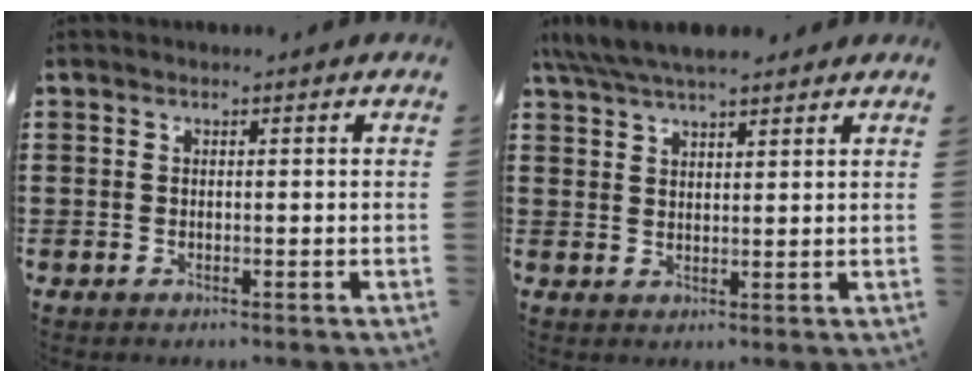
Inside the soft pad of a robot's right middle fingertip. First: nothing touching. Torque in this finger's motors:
{"motor_torque": [-0.01, -0.19, 0.75, 0.17]}